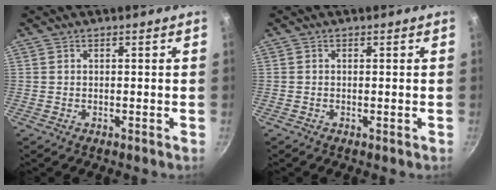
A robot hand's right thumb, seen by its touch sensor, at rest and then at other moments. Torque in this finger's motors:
{"motor_torque": [0.44, -0.26, 0.26, 0.03, 0.00]}